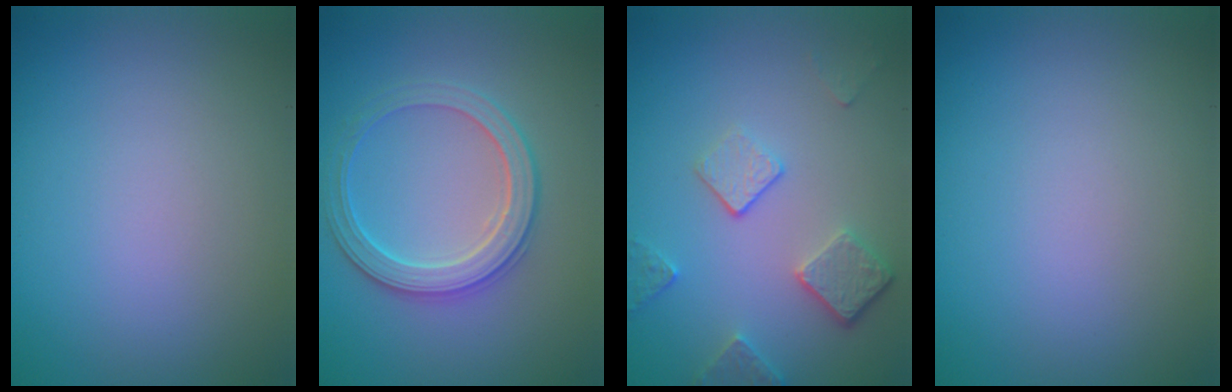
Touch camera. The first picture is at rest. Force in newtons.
{"total": 3.4, "press": 3.4, "slide": 0.7}
{"total": 3.7, "press": 2.9, "slide": 2.4}
{"total": 0.0}